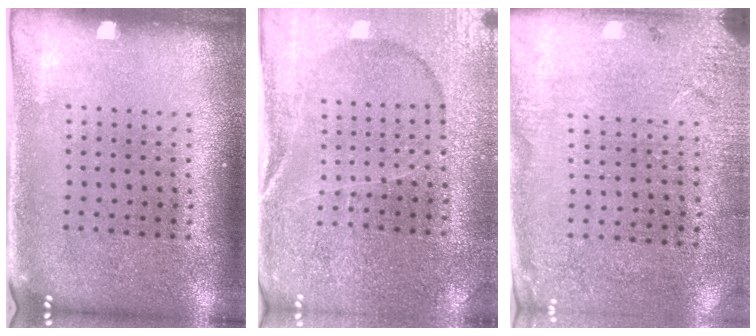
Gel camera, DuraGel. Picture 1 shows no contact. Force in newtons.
{"total": 1.5, "press": 1.5, "slide": 0.2}
{"total": 2.6, "press": 2.4, "slide": 0.9}